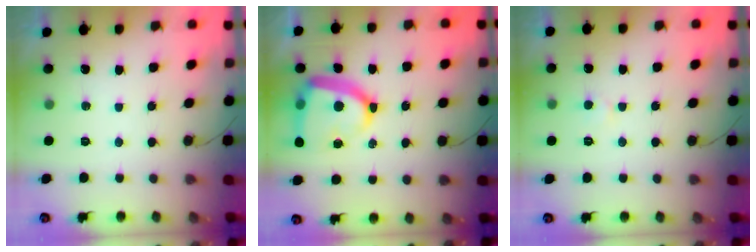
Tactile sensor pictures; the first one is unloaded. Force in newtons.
{"total": 16.0, "press": 15.9, "slide": 1.6}
{"total": 3.6, "press": 3.6, "slide": 0.4}